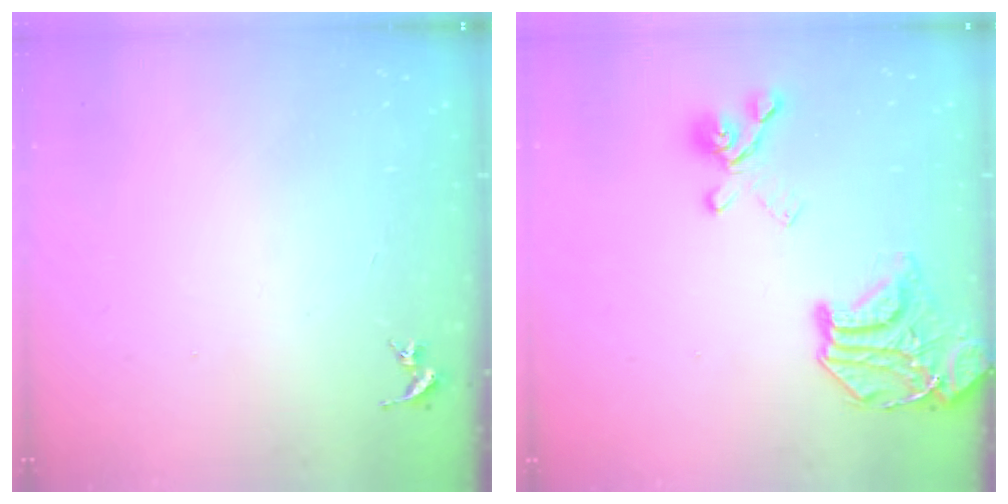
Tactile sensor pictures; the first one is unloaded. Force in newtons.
{"total": 18.3, "press": 18.1, "slide": 2.4}